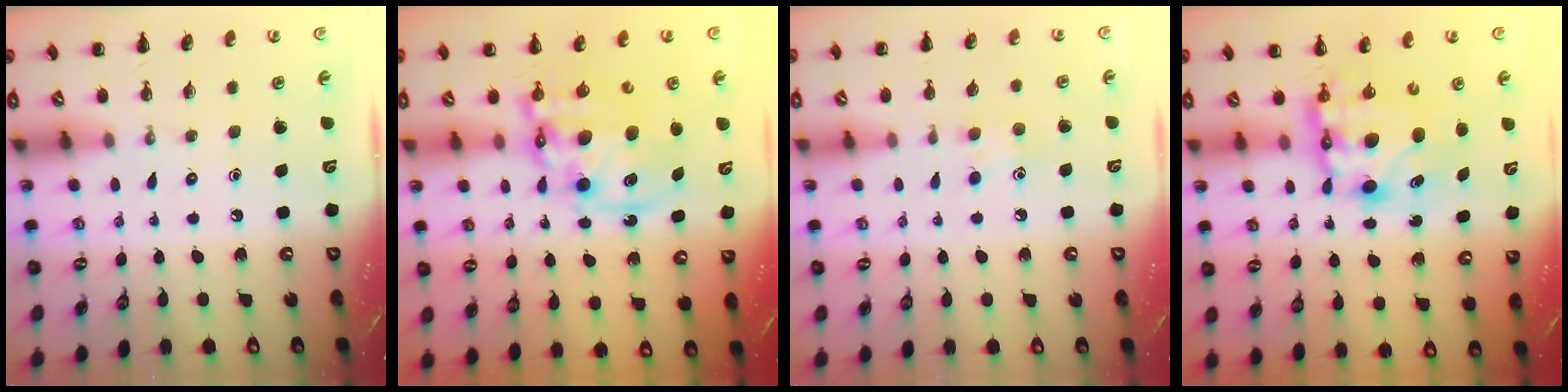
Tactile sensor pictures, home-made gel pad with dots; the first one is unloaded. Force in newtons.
{"total": 13.4, "press": 13.1, "slide": 2.9}
{"total": 6.0, "press": 5.7, "slide": 1.8}
{"total": 7.3, "press": 7.0, "slide": 2.1}